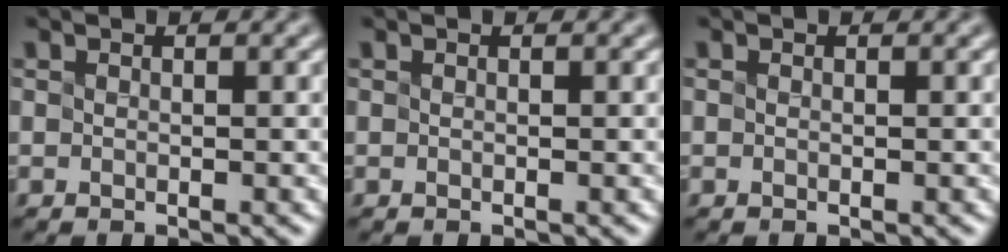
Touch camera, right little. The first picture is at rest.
{"total": 0.0}
{"total": 0.0}